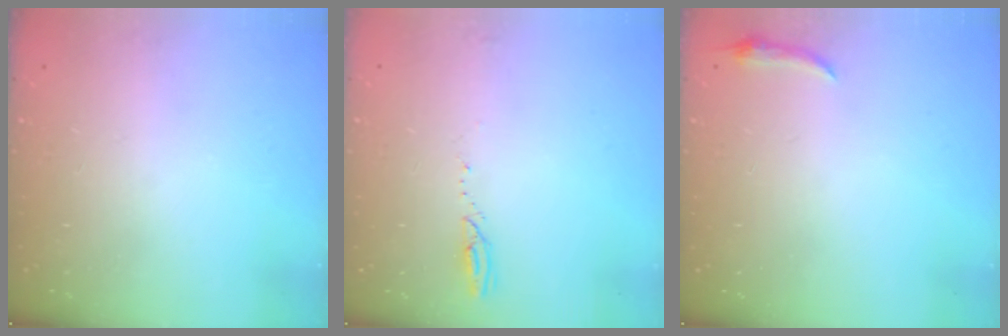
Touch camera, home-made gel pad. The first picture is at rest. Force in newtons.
{"total": 2.3, "press": 2.3, "slide": 0.3}
{"total": 3.7, "press": 3.6, "slide": 0.8}